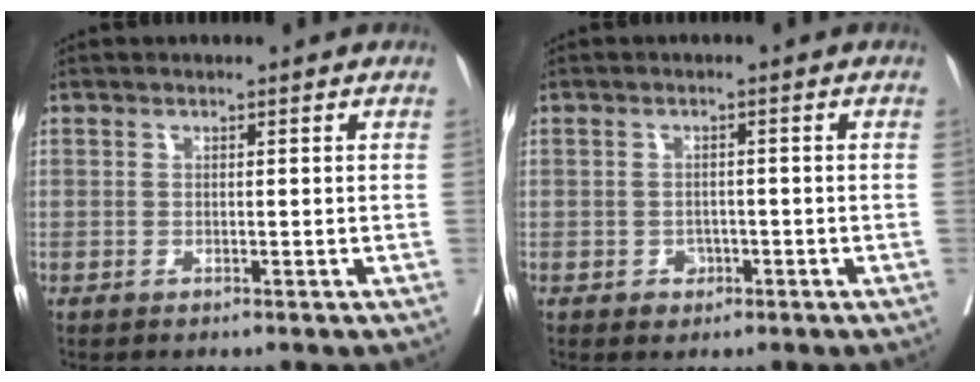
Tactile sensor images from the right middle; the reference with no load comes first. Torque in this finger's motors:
{"motor_torque": [0.34, -0.25, 0.01, 0.00]}